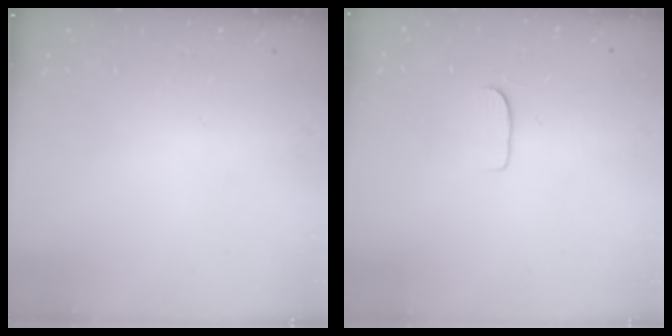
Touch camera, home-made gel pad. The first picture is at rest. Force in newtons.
{"total": 4.8, "press": 4.7, "slide": 0.6}